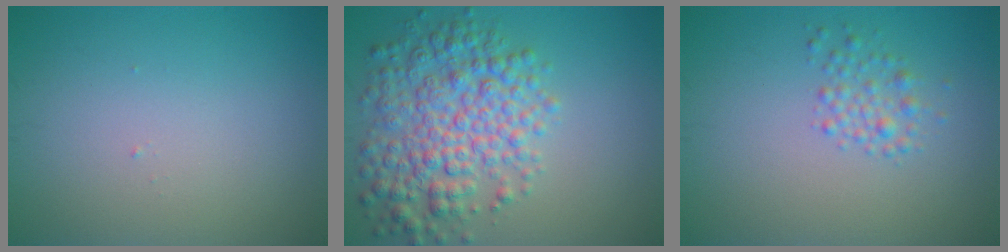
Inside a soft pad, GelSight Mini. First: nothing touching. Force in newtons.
{"total": 6.8, "press": 6.8, "slide": 0.2}
{"total": 1.8, "press": 1.8, "slide": 0.1}